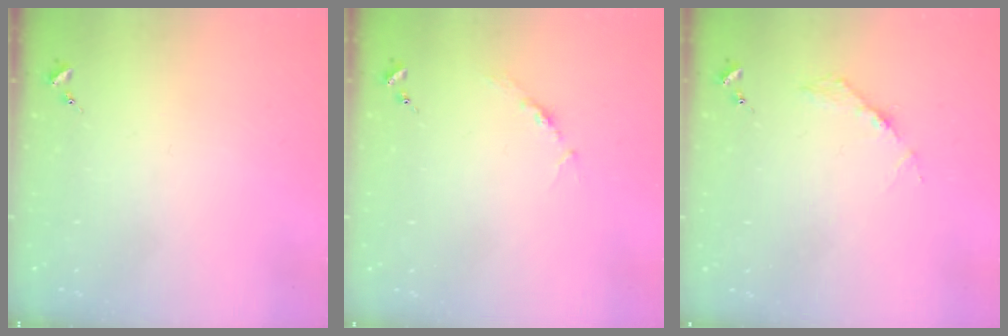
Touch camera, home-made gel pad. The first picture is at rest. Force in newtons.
{"total": 3.7, "press": 3.7, "slide": 0.5}
{"total": 3.6, "press": 3.6, "slide": 0.5}